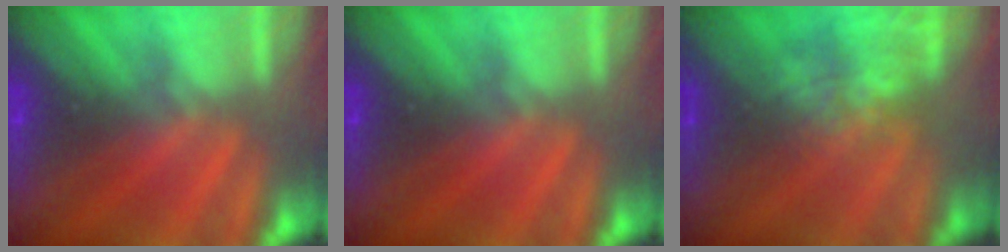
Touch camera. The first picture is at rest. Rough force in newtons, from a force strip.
{"total": 0.0}
{"total": 4.9}